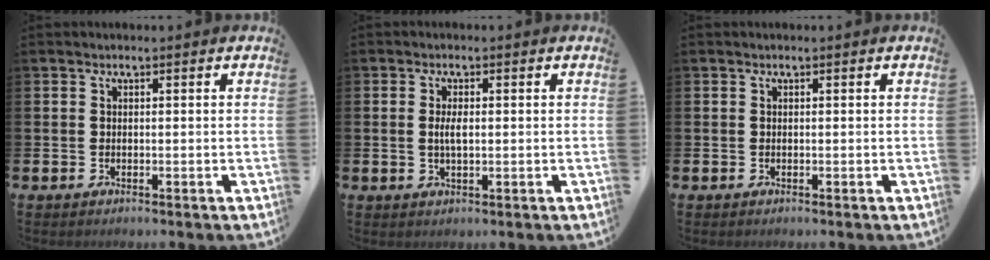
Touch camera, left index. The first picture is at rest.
{"total": 2.6, "force": [0.1, 1.0, 2.4], "torque": [-0.045, 0.004, -0.001]}
{"total": 0.0}